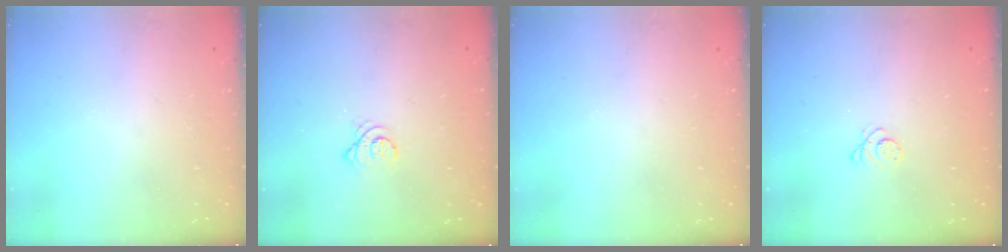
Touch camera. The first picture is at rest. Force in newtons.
{"total": 3.2, "press": 3.2, "slide": 0.7}
{"total": 0.0}
{"total": 2.6, "press": 2.6, "slide": 0.3}